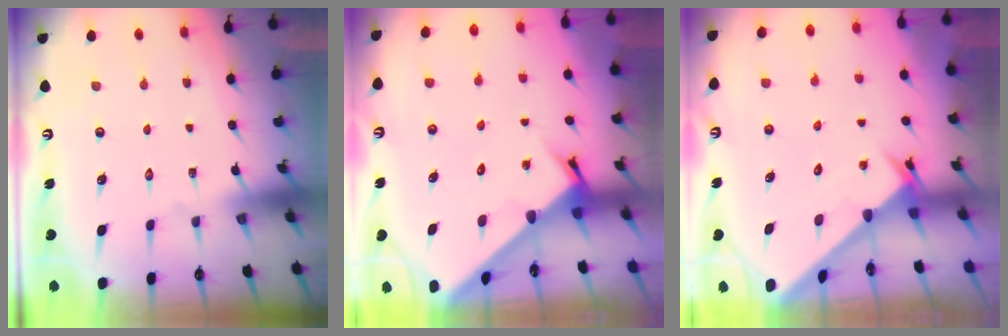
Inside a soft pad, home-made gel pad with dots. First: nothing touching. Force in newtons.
{"total": 2.9, "press": 2.9, "slide": 0.2}
{"total": 2.5, "press": 2.5, "slide": 0.2}